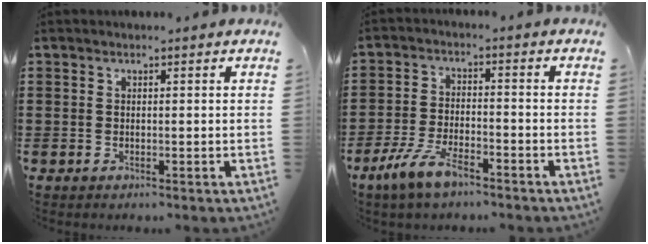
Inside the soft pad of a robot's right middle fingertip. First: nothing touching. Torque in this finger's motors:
{"motor_torque": [1.55, 0.01, 0.67, 0.12]}